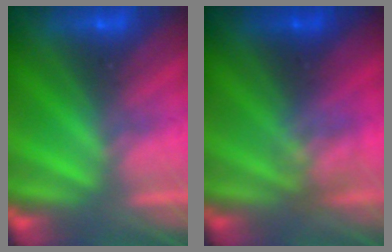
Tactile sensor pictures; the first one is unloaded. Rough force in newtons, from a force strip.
{"total": 2.4}